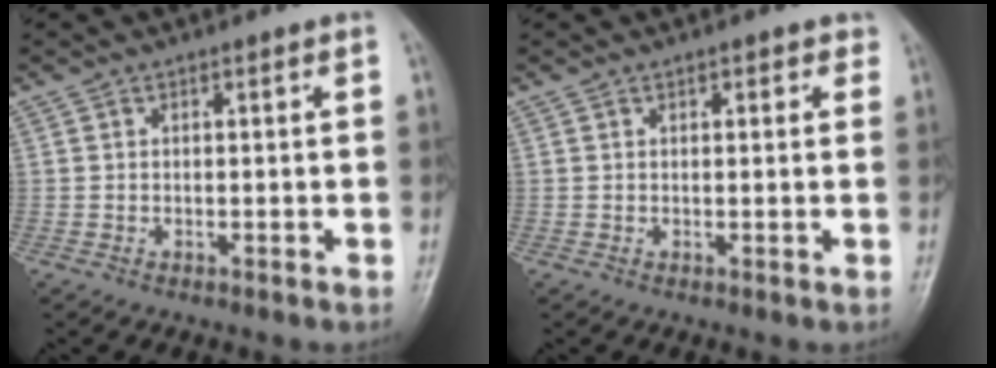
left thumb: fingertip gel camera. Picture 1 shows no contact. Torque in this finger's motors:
{"motor_torque": [-0.07, -0.01, 0.13, 0.12, 0.03]}